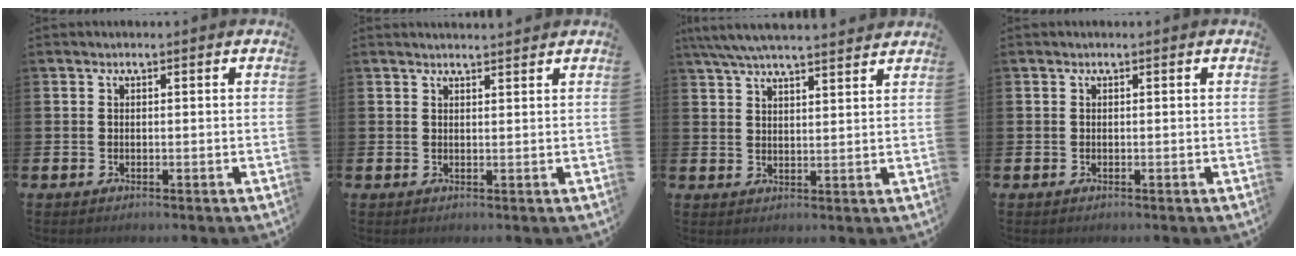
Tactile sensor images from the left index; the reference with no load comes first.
{"total": 1.6, "force": [1.6, 0.0, 0.1], "torque": [0.009, -0.010, 0.026]}
{"total": 6.0, "force": [5.6, 0.3, 1.9], "torque": [-0.058, -0.019, 0.104]}
{"total": 0.0}